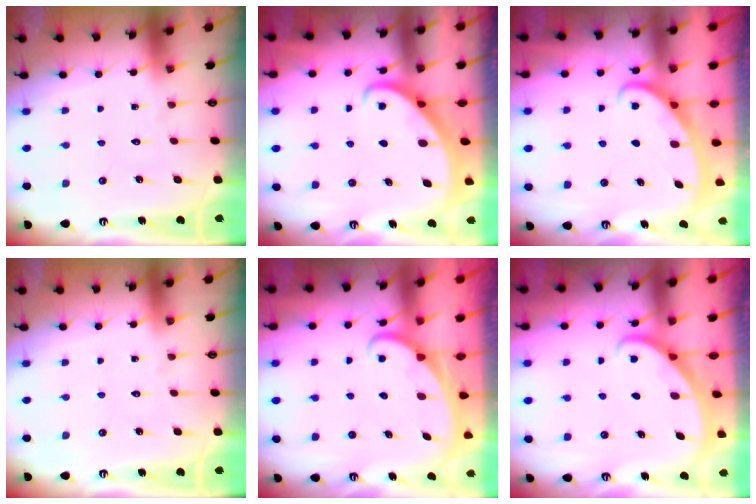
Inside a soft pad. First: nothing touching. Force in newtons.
{"total": 2.0, "press": 2.0, "slide": 0.2}
{"total": 2.8, "press": 2.8, "slide": 0.3}
{"total": 0.0}
{"total": 1.9, "press": 1.9, "slide": 0.1}
{"total": 2.7, "press": 2.7, "slide": 0.1}